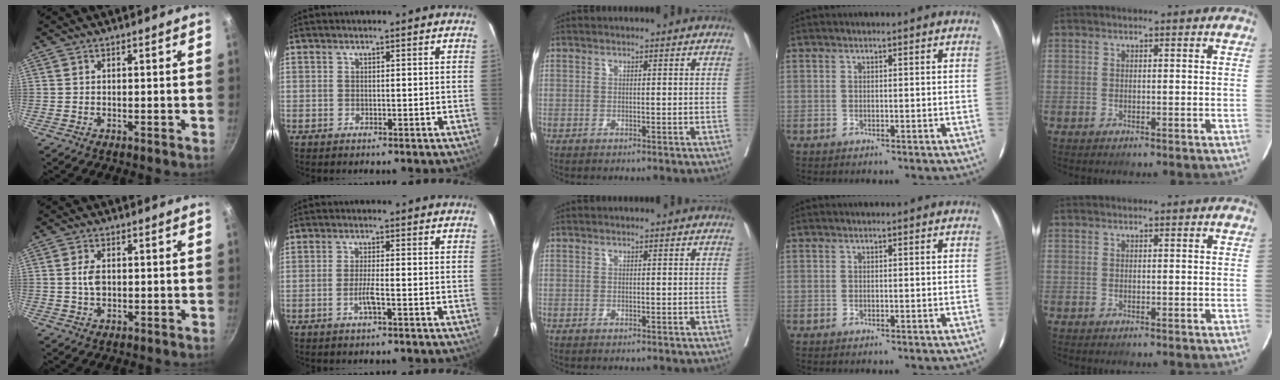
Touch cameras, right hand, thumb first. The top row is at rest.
{"thumb": {"total": 3.5, "force": [0.3, 2.2, 2.7], "torque": [-0.051, 0.001, 0.006]}, "index": {"total": 2.8, "force": [-1.1, 0.0, 2.6], "torque": [-0.054, -0.002, -0.022]}}